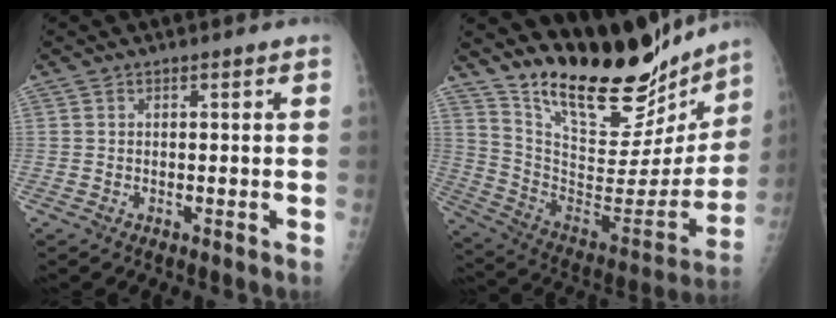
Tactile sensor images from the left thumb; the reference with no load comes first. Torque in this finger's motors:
{"motor_torque": [0.37, 0.10, 1.39, -1.38, 0.21]}